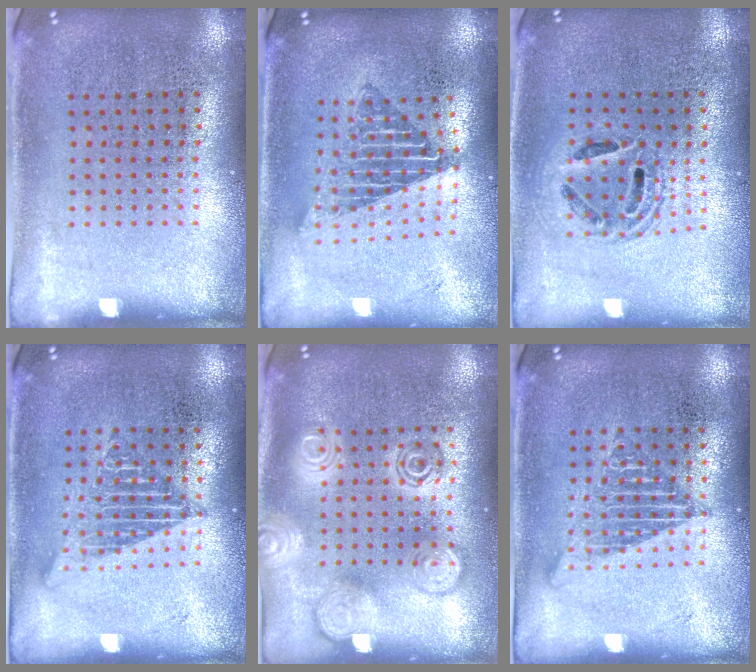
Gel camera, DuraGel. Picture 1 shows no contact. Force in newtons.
{"total": 1.6, "press": 1.3, "slide": 0.9}
{"total": 1.3, "press": 1.2, "slide": 0.6}
{"total": 1.3, "press": 1.3, "slide": 0.1}
{"total": 2.3, "press": 2.3, "slide": 0.4}
{"total": 1.2, "press": 1.2, "slide": 0.1}